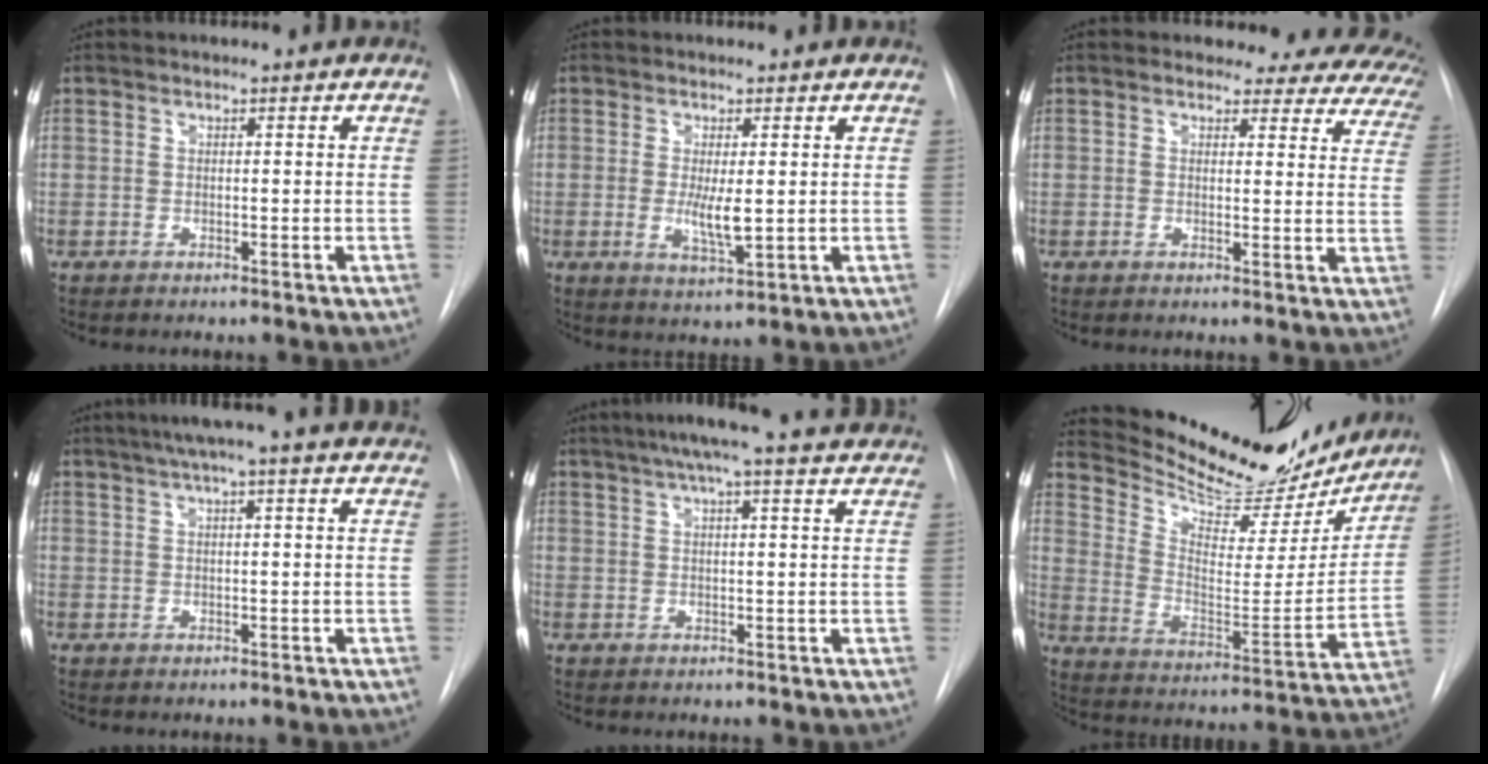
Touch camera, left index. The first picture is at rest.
{"total": 4.2, "force": [0.1, 0.8, 4.1], "torque": [-0.078, -0.011, 0.005]}
{"total": 13.9, "force": [12.3, 5.6, 3.6], "torque": [-0.017, -0.036, 0.102]}
{"total": 12.0, "force": [10.1, -0.4, 6.4], "torque": [-0.105, 0.030, 0.117]}
{"total": 15.0, "force": [13.4, 0.4, 6.7], "torque": [-0.104, 0.015, 0.162]}
{"total": 24.4, "force": [22.3, 6.0, 7.9], "torque": [-0.124, -0.046, 0.311]}